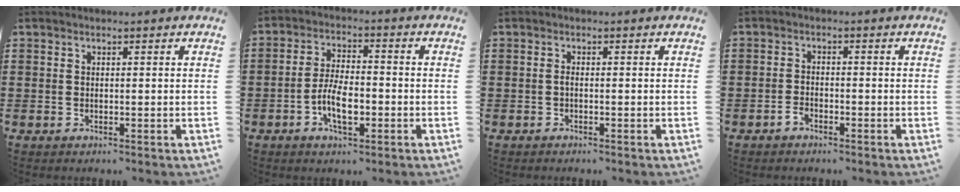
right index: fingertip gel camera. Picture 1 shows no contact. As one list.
[{"total": 6.7, "force": [-2.2, 3.0, 5.6], "torque": [-0.121, 0.001, -0.045]}, {"total": 0.8, "force": [-0.5, 0.2, 0.7], "torque": [-0.015, -0.004, -0.008]}, {"total": 1.5, "force": [-1.2, 0.6, 0.5], "torque": [-0.014, 0.000, -0.025]}]